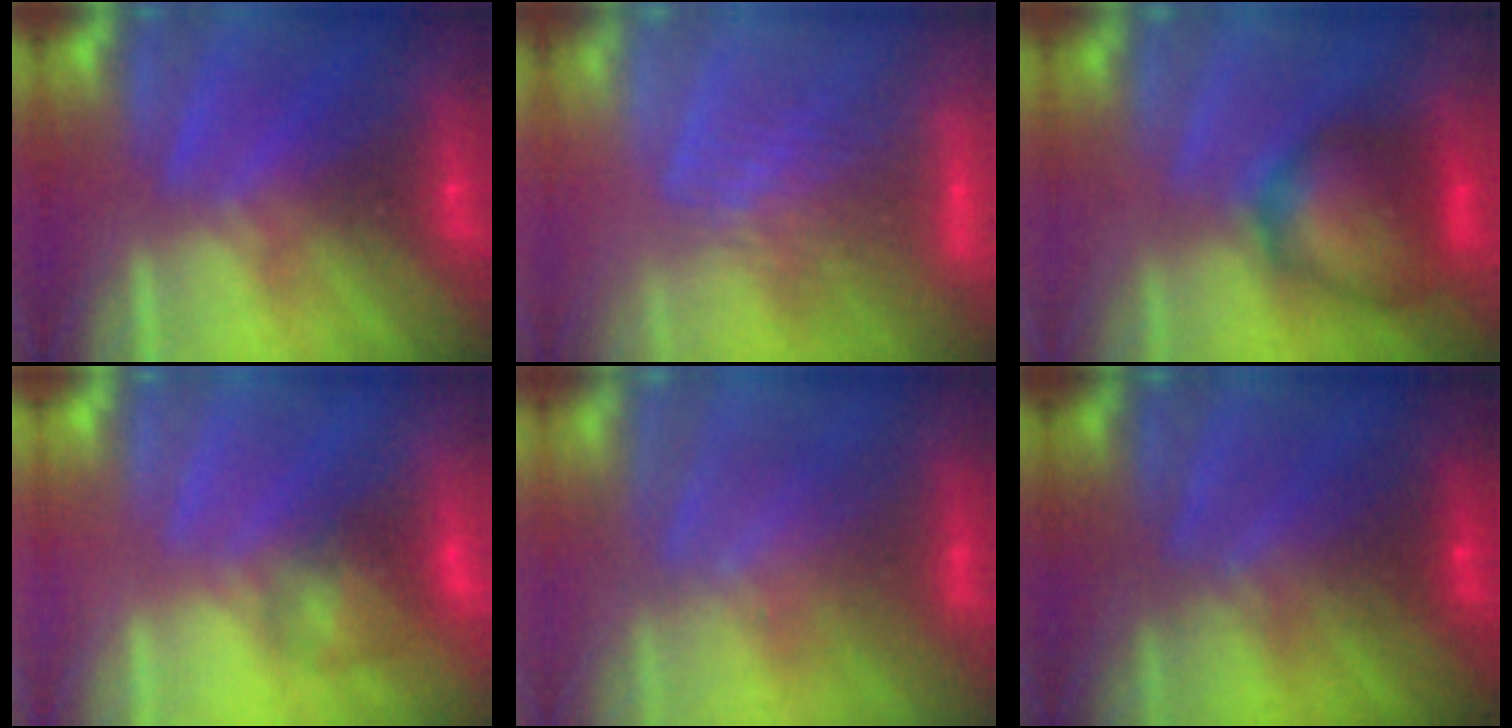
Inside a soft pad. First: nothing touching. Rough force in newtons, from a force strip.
{"total": 6.8}
{"total": 8.1}
{"total": 2.7}
{"total": 3.7}
{"total": 5.9}